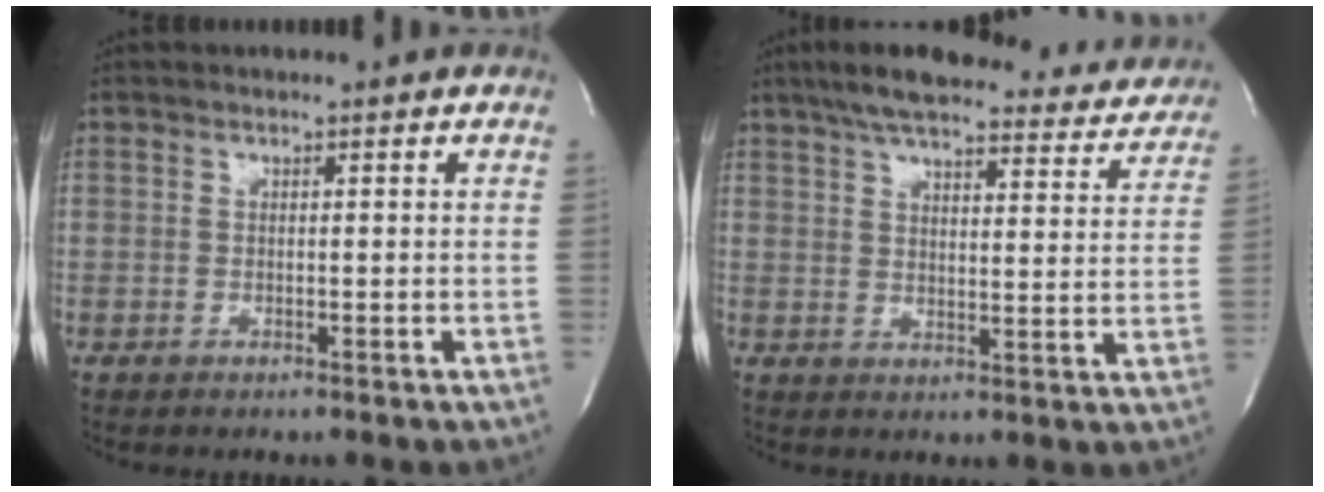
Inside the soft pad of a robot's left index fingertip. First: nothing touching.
{"total": 25.7, "force": [22.7, 5.3, 10.9], "torque": [-0.167, -0.006, 0.280]}